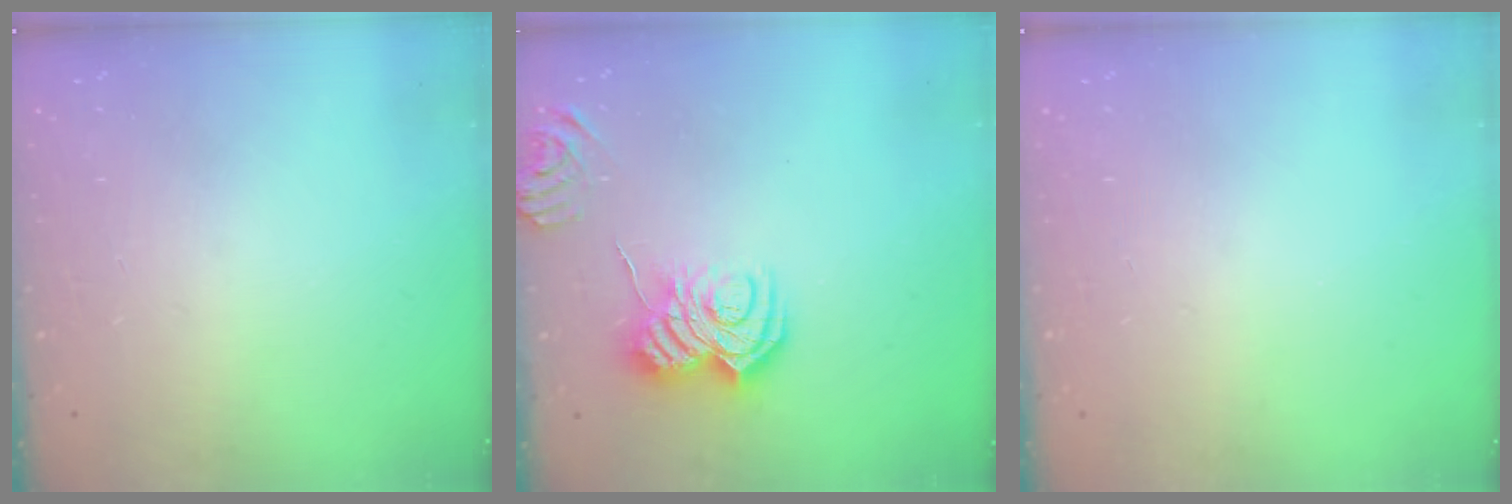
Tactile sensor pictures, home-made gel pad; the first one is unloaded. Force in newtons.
{"total": 10.1, "press": 10.1, "slide": 0.9}
{"total": 0.0}